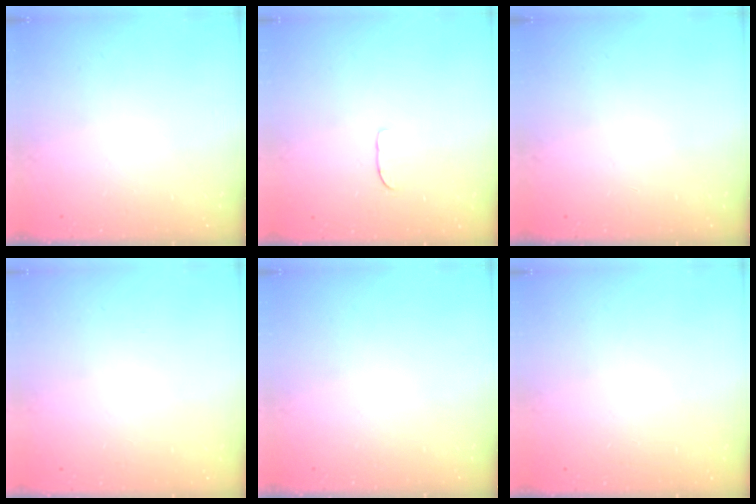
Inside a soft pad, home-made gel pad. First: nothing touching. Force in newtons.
{"total": 3.6, "press": 3.6, "slide": 0.2}
{"total": 0.0}
{"total": 0.0}
{"total": 0.0}
{"total": 0.0}